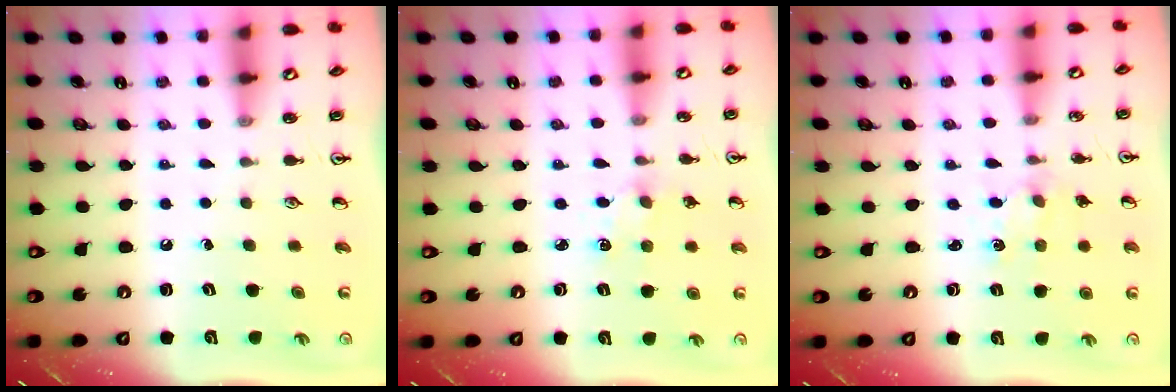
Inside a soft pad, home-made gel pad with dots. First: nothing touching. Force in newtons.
{"total": 3.0, "press": 3.0, "slide": 0.4}
{"total": 1.9, "press": 1.9, "slide": 0.3}